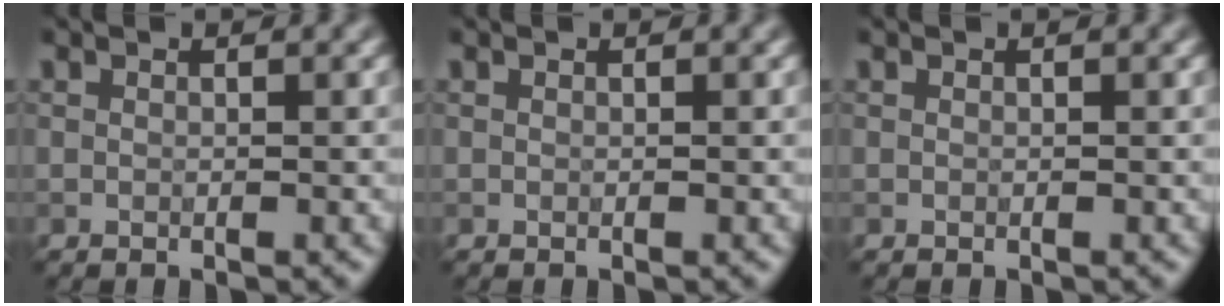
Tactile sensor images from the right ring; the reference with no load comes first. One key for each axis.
{"total": 0.0}
{"total": 0.0}